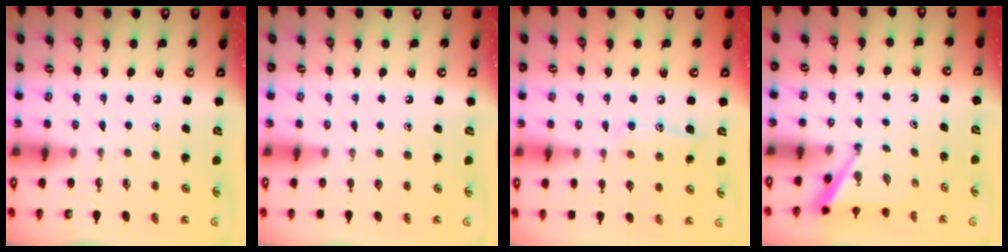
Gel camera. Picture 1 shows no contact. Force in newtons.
{"total": 0.0}
{"total": 9.1, "press": 9.1, "slide": 0.6}
{"total": 2.9, "press": 2.9, "slide": 0.2}